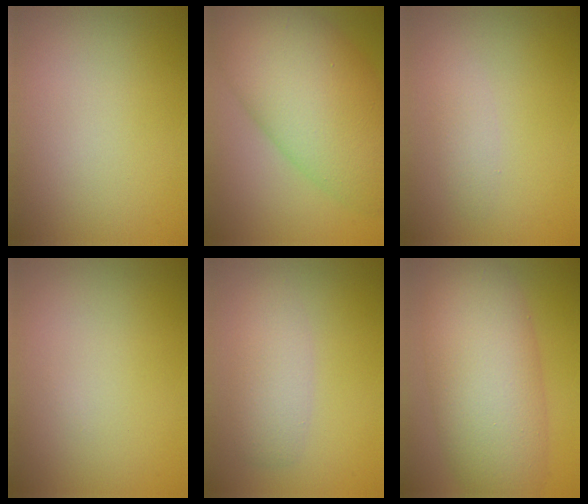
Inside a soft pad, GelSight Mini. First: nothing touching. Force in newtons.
{"total": 12.3, "press": 12.3, "slide": 0.2}
{"total": 1.3, "press": 1.3, "slide": 0.1}
{"total": 0.0}
{"total": 3.0, "press": 3.0, "slide": 0.2}
{"total": 10.4, "press": 10.4, "slide": 0.3}